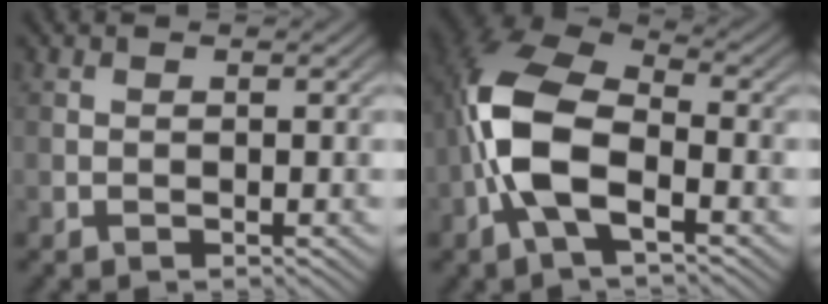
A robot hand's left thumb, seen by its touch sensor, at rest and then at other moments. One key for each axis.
{"total": 10.9, "fx": -2.6, "fy": 5.6, "fz": 9.0, "tx": -0.206, "ty": 0.004, "tz": -0.065}